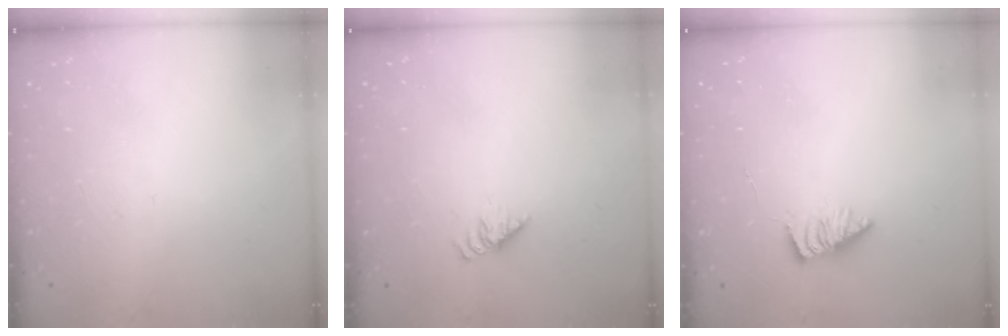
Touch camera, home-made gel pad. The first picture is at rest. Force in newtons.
{"total": 1.4, "press": 1.4, "slide": 0.3}
{"total": 1.5, "press": 1.4, "slide": 0.4}